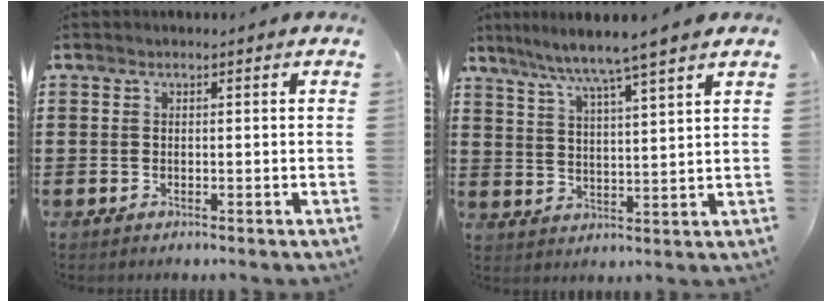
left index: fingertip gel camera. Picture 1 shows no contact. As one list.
[{"total": 5.7, "force": [4.8, -1.3, 2.7], "torque": [-0.073, -0.032, 0.076]}]